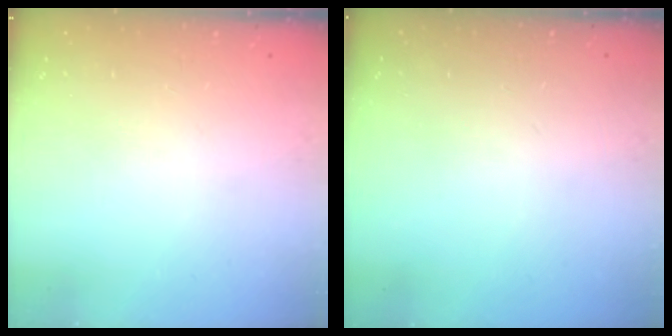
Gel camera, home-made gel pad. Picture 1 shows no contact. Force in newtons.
{"total": 0.0}